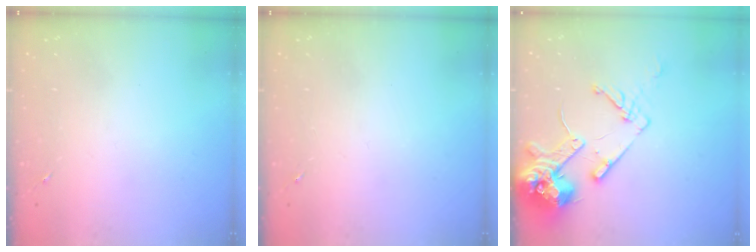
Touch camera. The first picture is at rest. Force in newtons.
{"total": 0.0}
{"total": 15.8, "press": 15.6, "slide": 2.0}